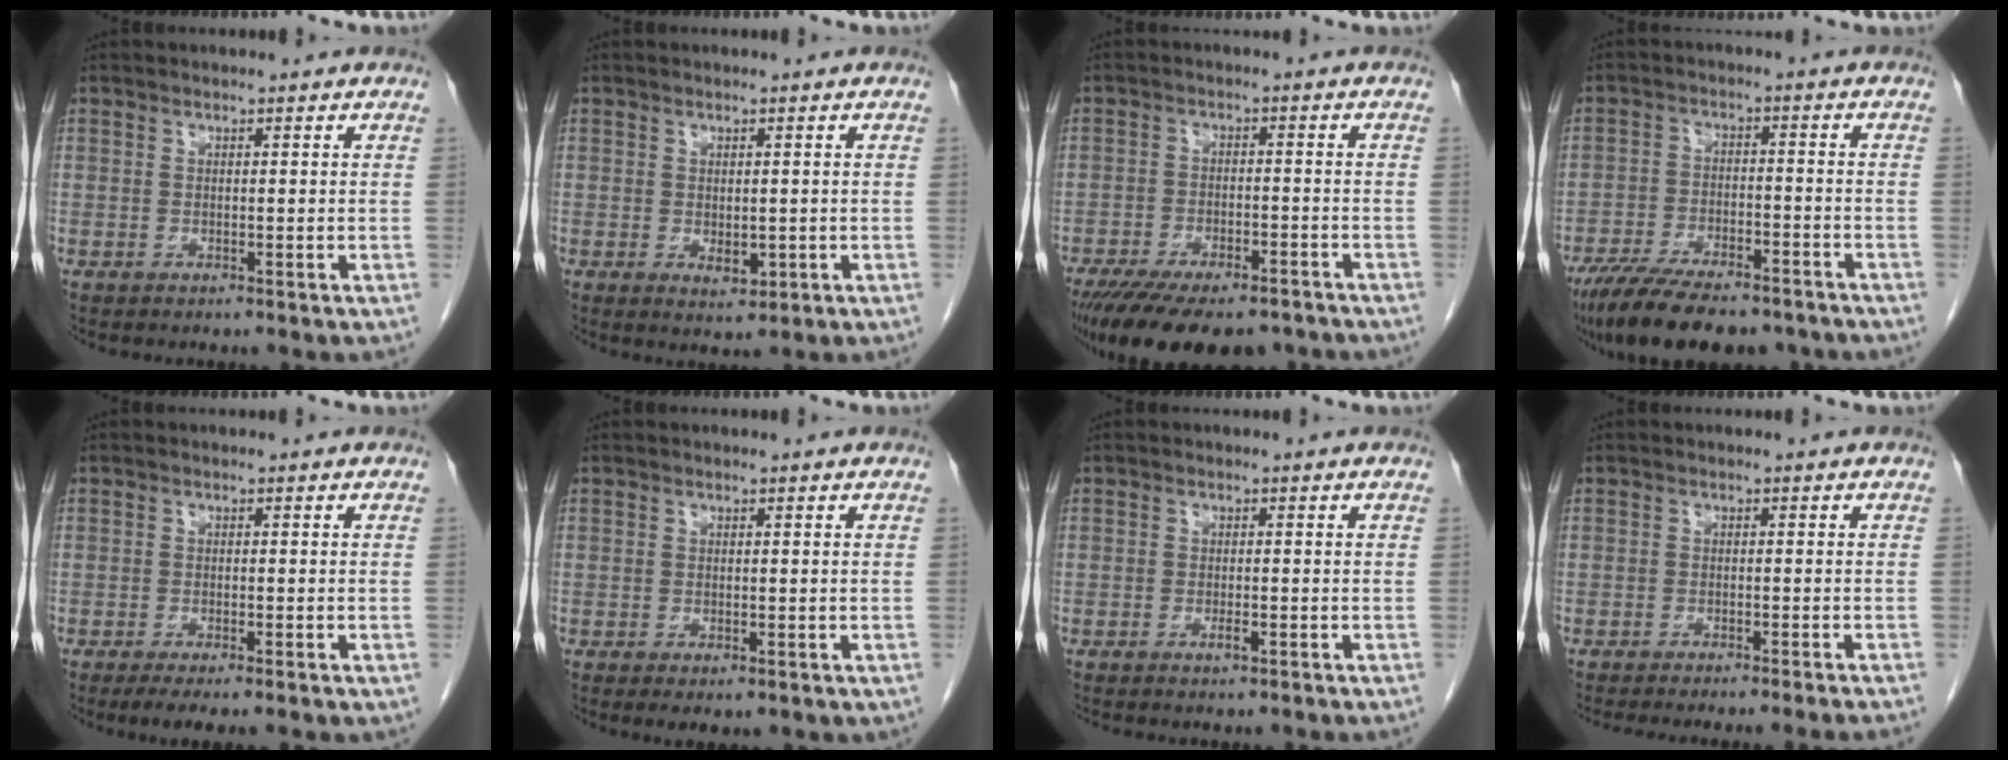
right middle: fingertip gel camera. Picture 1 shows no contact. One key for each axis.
{"total": 2.4, "fx": -0.4, "fy": 1.2, "fz": 2.0, "tx": -0.032, "ty": -0.006, "tz": 0.001}
{"total": 18.2, "fx": -14.3, "fy": 6.4, "fz": 9.3, "tx": -0.183, "ty": -0.023, "tz": -0.200}
{"total": 16.3, "fx": -13.2, "fy": 4.6, "fz": 8.5, "tx": -0.152, "ty": -0.015, "tz": -0.203}
{"total": 5.1, "fx": -3.4, "fy": 1.2, "fz": 3.6, "tx": -0.051, "ty": -0.013, "tz": -0.047}
{"total": 2.5, "fx": -1.1, "fy": 1.4, "fz": 1.8, "tx": -0.028, "ty": -0.006, "tz": -0.006}
{"total": 1.1, "fx": -0.7, "fy": 0.1, "fz": 0.8, "tx": -0.020, "ty": -0.002, "tz": -0.012}
{"total": 10.4, "fx": -9.3, "fy": -0.6, "fz": 4.7, "tx": -0.035, "ty": -0.027, "tz": -0.120}